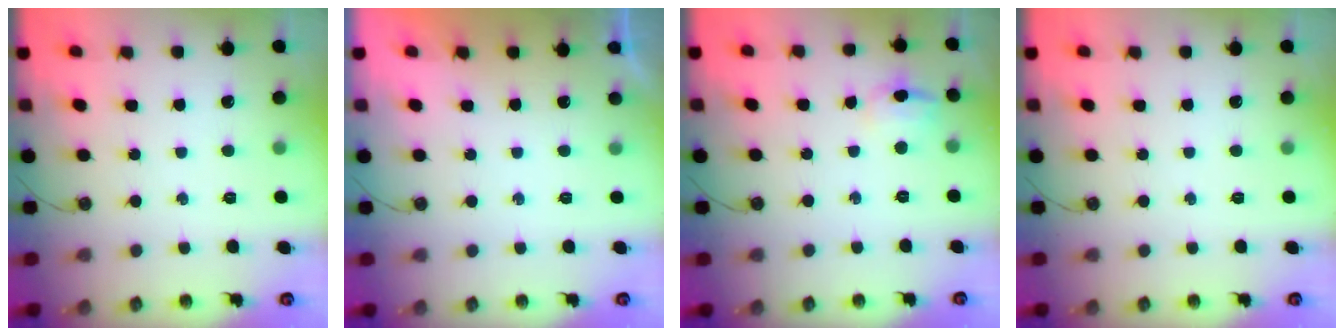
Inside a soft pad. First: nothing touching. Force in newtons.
{"total": 0.0}
{"total": 6.9, "press": 6.7, "slide": 1.2}
{"total": 0.0}